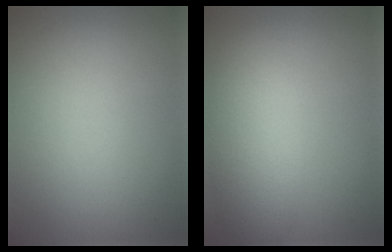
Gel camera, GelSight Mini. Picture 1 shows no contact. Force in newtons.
{"total": 5.0, "press": 5.0, "slide": 0.3}